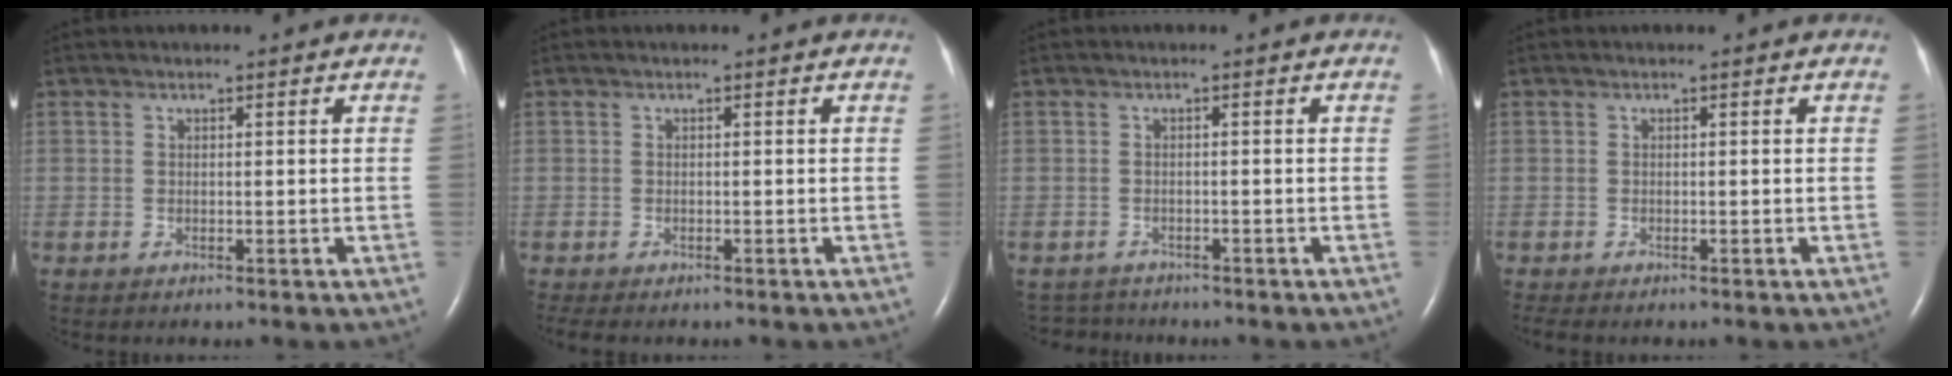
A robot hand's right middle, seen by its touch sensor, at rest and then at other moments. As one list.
[{"total": 2.6, "force": [-2.2, 0.7, 1.3], "torque": [-0.021, -0.008, -0.027]}, {"total": 2.7, "force": [-2.6, 0.6, -0.7], "torque": [0.008, -0.010, -0.042]}, {"total": 1.4, "force": [-1.2, 0.2, 0.6], "torque": [-0.013, -0.005, -0.016]}]